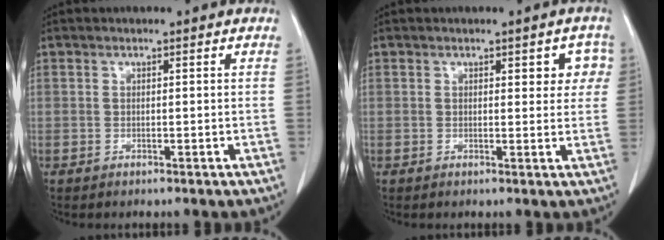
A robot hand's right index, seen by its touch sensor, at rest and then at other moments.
{"total": 3.6, "force": [1.3, 1.8, 2.9], "torque": [-0.019, 0.008, 0.011]}